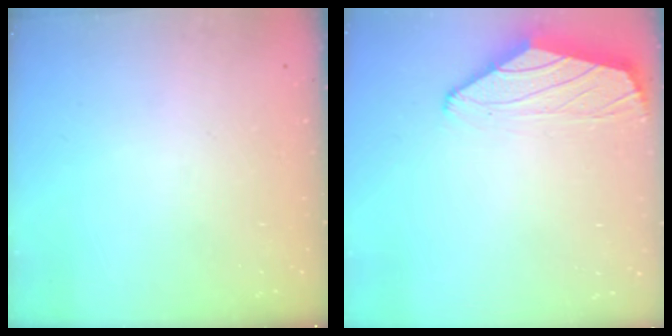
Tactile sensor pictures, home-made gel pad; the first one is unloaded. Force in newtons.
{"total": 0.8, "press": 0.6, "slide": 0.5}